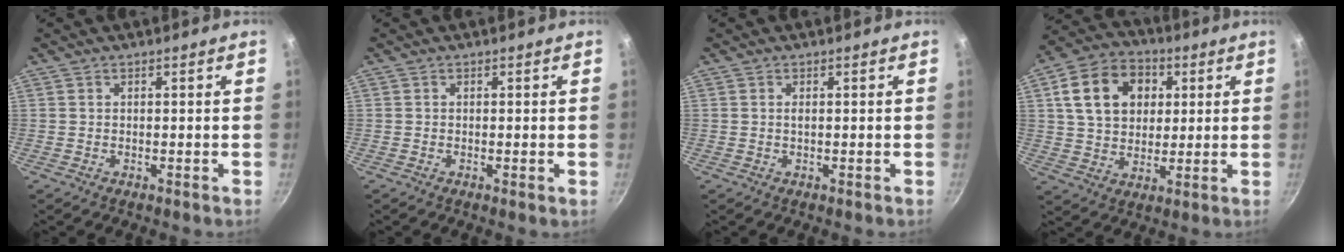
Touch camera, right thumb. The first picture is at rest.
{"total": 0.6, "force": [-0.2, 0.0, 0.6], "torque": [-0.010, -0.002, -0.005]}
{"total": 0.5, "force": [0.1, 0.2, 0.5], "torque": [-0.009, 0.000, 0.001]}
{"total": 15.0, "force": [4.2, 11.4, 8.8], "torque": [-0.129, 0.010, 0.062]}